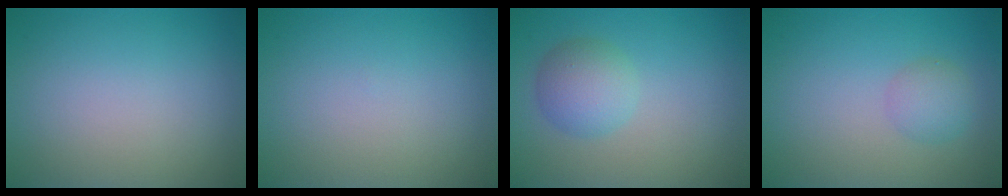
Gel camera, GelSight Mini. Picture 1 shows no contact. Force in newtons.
{"total": 0.0}
{"total": 3.3, "press": 3.3, "slide": 0.1}
{"total": 2.0, "press": 2.0, "slide": 0.0}